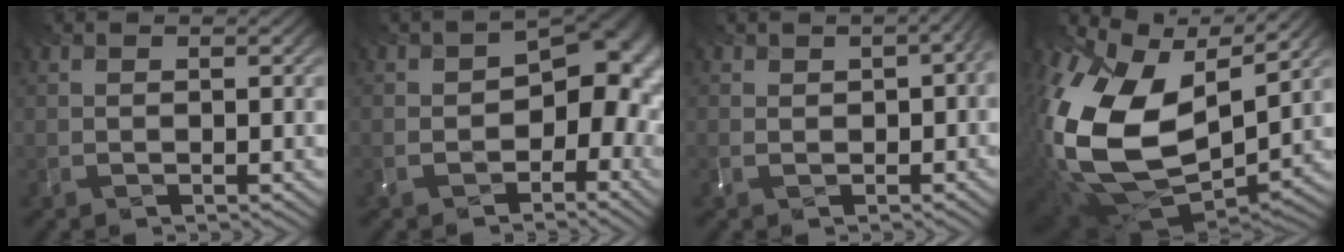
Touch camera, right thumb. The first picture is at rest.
{"total": 11.9, "force": [-2.5, 7.9, 8.5], "torque": [-0.103, -0.020, -0.023]}
{"total": 3.8, "force": [0.6, 1.8, 3.3], "torque": [-0.072, 0.003, 0.030]}
{"total": 16.2, "force": [0.4, 11.3, 11.6], "torque": [-0.309, -0.034, 0.043]}